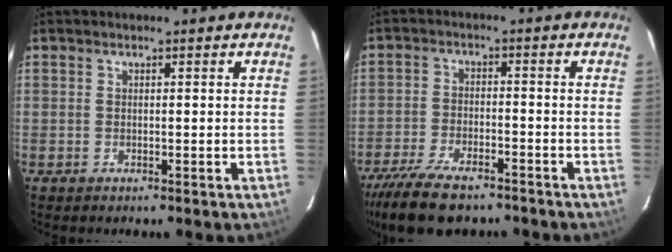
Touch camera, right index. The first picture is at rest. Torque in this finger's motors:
{"motor_torque": [1.15, -0.99, 0.35, 0.11]}